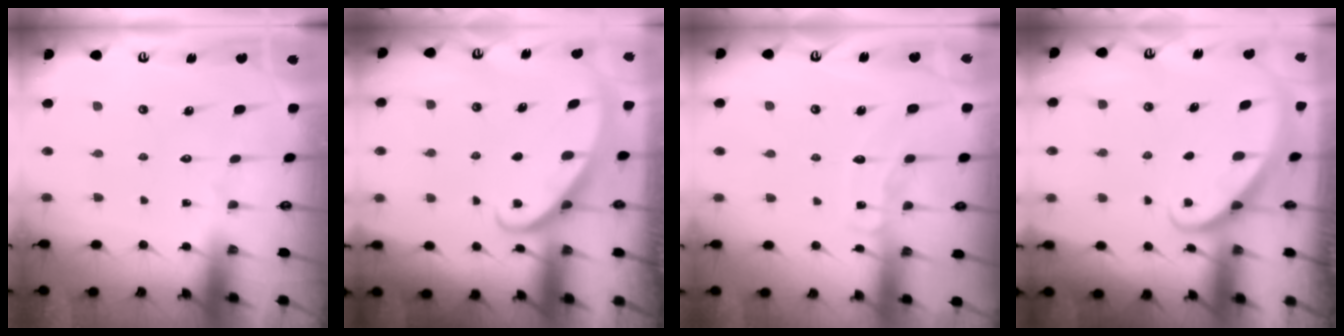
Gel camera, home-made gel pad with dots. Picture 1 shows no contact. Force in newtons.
{"total": 2.7, "press": 2.7, "slide": 0.1}
{"total": 7.2, "press": 7.2, "slide": 0.7}
{"total": 2.1, "press": 2.1, "slide": 0.1}